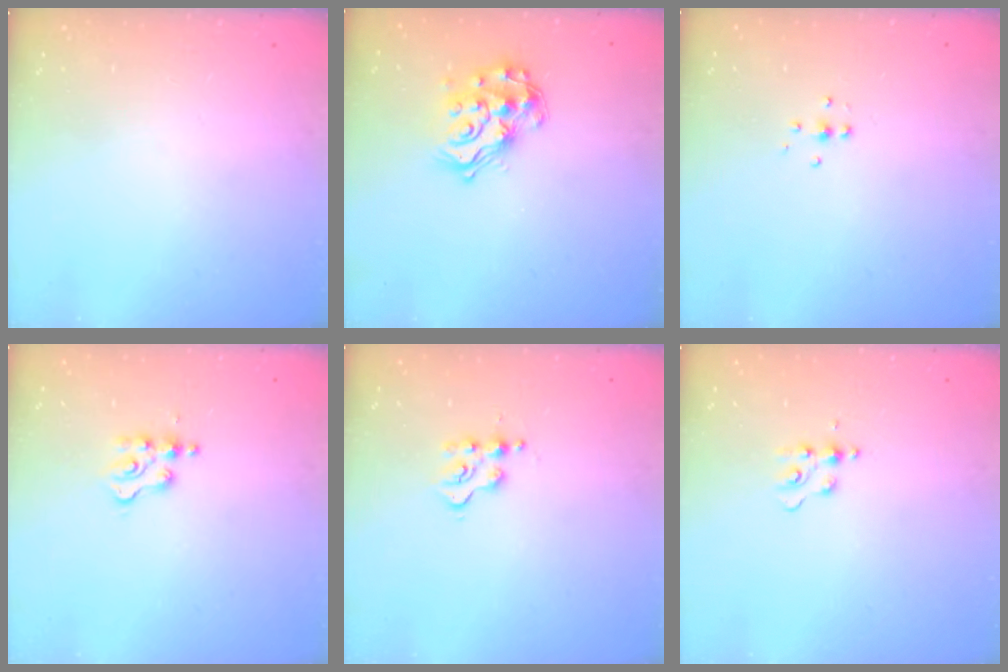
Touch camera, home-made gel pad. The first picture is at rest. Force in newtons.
{"total": 17.0, "press": 17.0, "slide": 1.1}
{"total": 4.7, "press": 4.6, "slide": 0.5}
{"total": 3.1, "press": 3.1, "slide": 0.5}
{"total": 3.6, "press": 3.5, "slide": 0.4}
{"total": 5.7, "press": 5.7, "slide": 0.1}